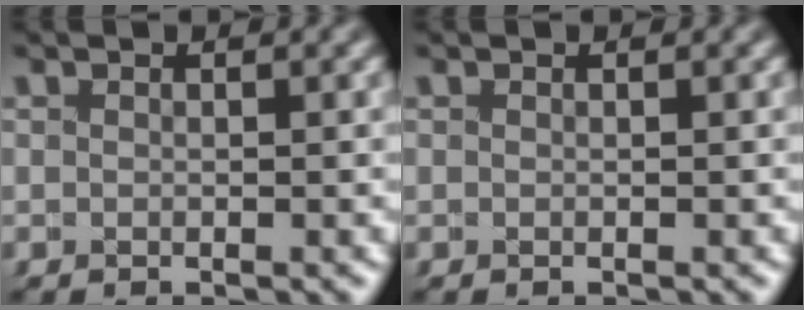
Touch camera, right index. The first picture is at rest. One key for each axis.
{"total": 0.0}